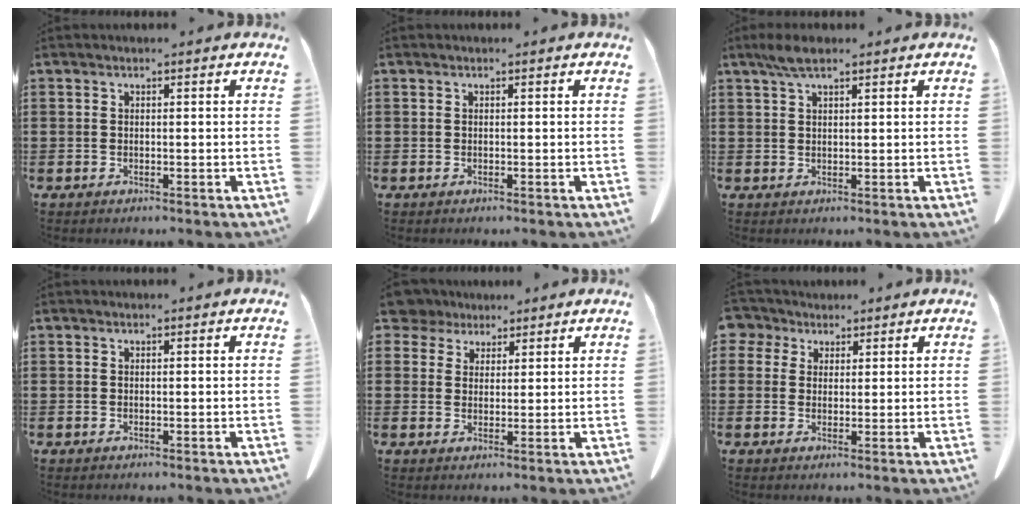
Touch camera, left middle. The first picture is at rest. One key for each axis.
{"total": 0.0}
{"total": 3.3, "fx": 2.0, "fy": 0.9, "fz": 2.5, "tx": -0.054, "ty": 0.004, "tz": 0.035}
{"total": 0.0}
{"total": 4.2, "fx": 3.2, "fy": 2.6, "fz": 0.8, "tx": -0.029, "ty": 0.004, "tz": 0.058}
{"total": 3.3, "fx": 2.1, "fy": 2.5, "fz": 0.5, "tx": -0.017, "ty": 0.008, "tz": 0.037}